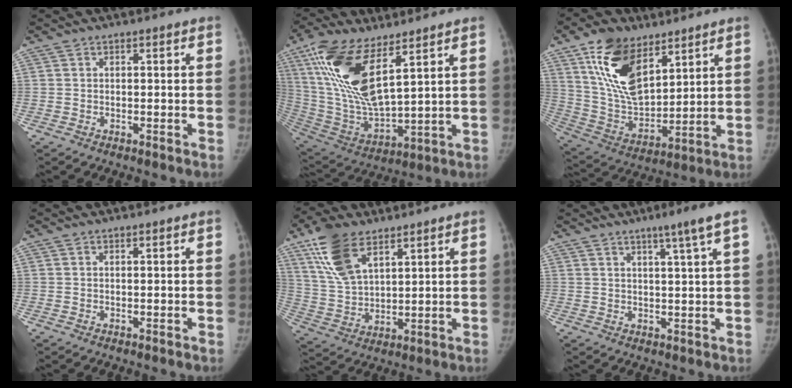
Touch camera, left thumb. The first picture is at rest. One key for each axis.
{"total": 18.7, "fx": 9.0, "fy": 6.7, "fz": 15.0, "tx": -0.312, "ty": -0.041, "tz": 0.187}
{"total": 17.5, "fx": 9.6, "fy": 9.3, "fz": 11.4, "tx": -0.177, "ty": -0.046, "tz": 0.190}
{"total": 0.0}
{"total": 12.4, "fx": 7.4, "fy": 5.9, "fz": 8.1, "tx": -0.146, "ty": -0.022, "tz": 0.149}
{"total": 5.3, "fx": 3.0, "fy": -1.0, "fz": 4.2, "tx": -0.068, "ty": -0.016, "tz": 0.047}